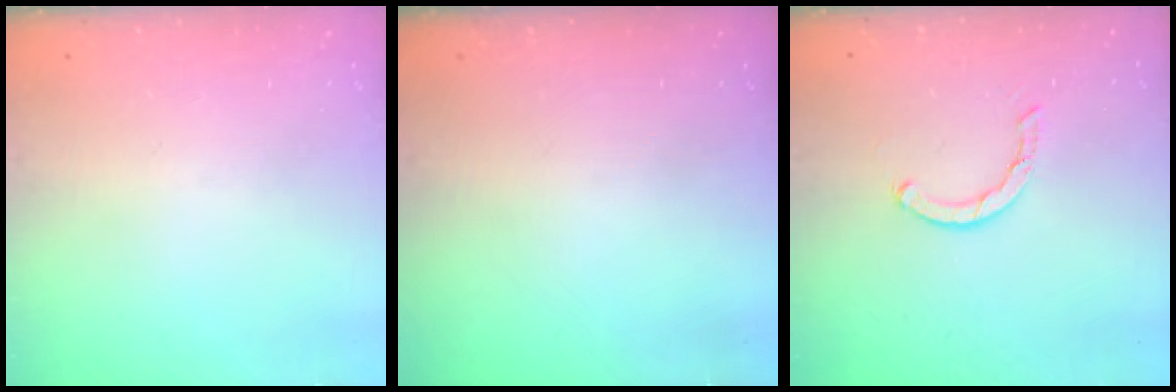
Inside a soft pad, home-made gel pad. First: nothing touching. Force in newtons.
{"total": 0.0}
{"total": 2.5, "press": 2.5, "slide": 0.1}